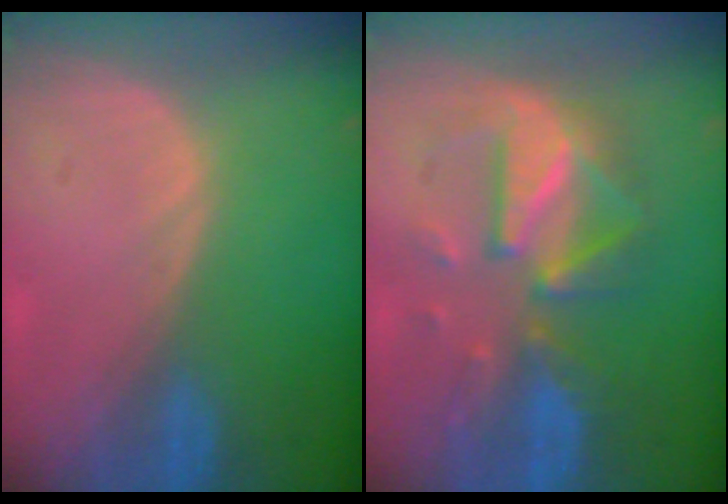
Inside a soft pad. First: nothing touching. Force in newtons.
{"total": 9.0, "press": 9.0, "slide": 0.4}